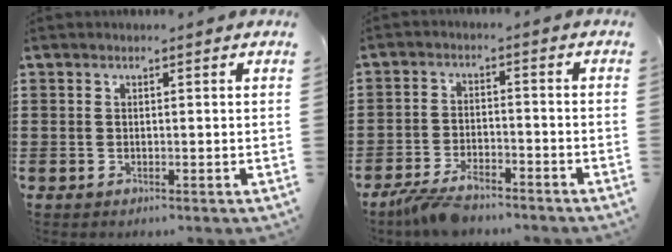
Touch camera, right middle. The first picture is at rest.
{"total": 4.9, "force": [-4.3, 1.4, 2.0], "torque": [-0.053, 0.000, -0.087]}